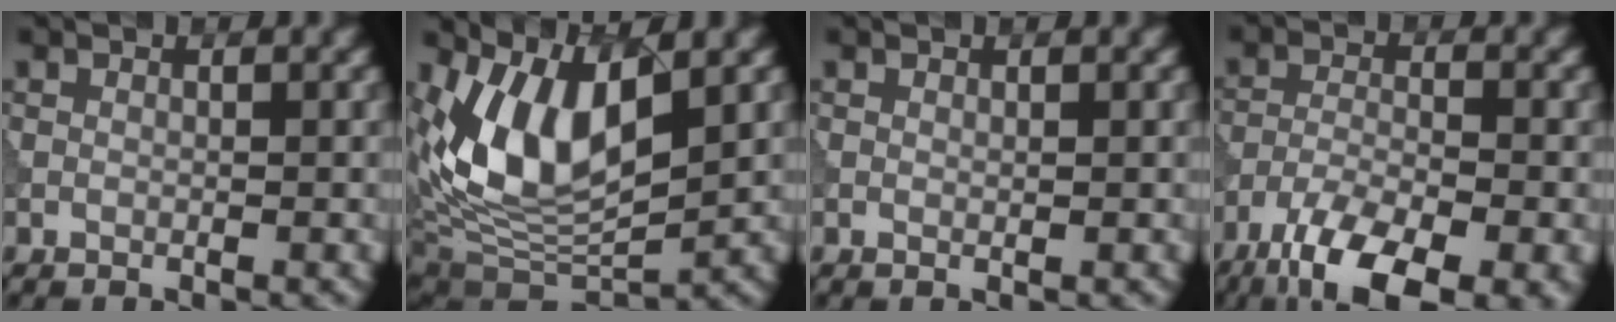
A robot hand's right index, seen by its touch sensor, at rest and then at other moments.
{"total": 8.8, "force": [2.7, 4.3, 7.2], "torque": [-0.142, -0.009, 0.055]}
{"total": 0.0}
{"total": 11.1, "force": [-8.0, 3.8, 6.8], "torque": [-0.128, -0.033, -0.135]}